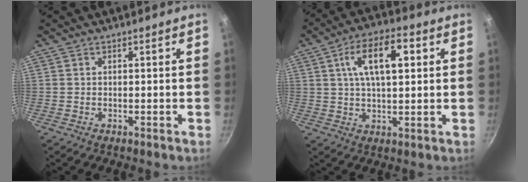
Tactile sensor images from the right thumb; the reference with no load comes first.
{"total": 11.9, "force": [3.3, 5.4, 10.0], "torque": [-0.153, 0.009, 0.049]}